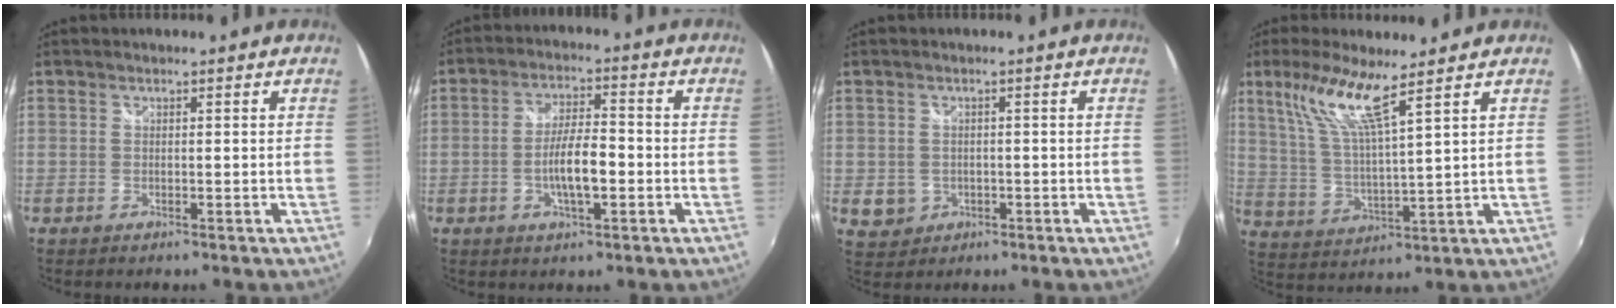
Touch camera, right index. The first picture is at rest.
{"total": 7.1, "force": [-2.0, 1.9, 6.6], "torque": [-0.122, 0.001, -0.033]}
{"total": 3.8, "force": [-0.9, 3.5, 1.2], "torque": [-0.027, -0.001, -0.007]}
{"total": 10.1, "force": [6.6, 0.8, 7.6], "torque": [-0.149, 0.004, 0.137]}